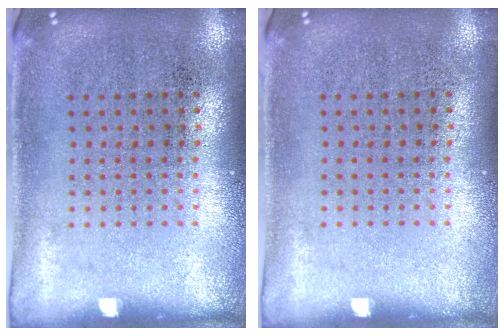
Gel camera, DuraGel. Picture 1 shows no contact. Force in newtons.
{"total": 0.0}